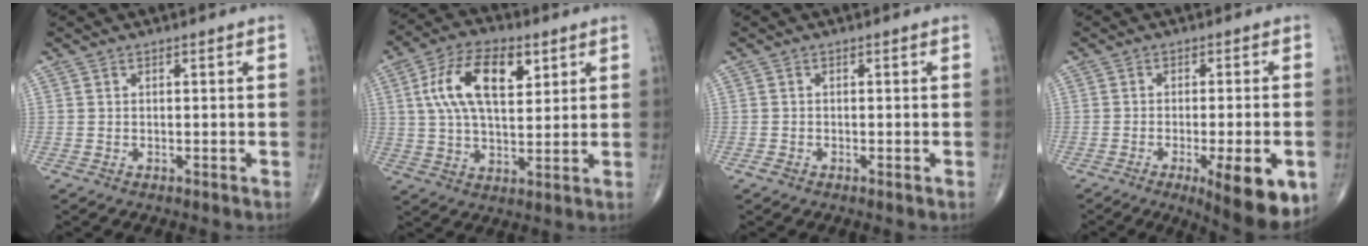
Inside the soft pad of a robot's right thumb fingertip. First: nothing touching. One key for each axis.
{"total": 14.2, "fx": 4.8, "fy": 7.2, "fz": 11.3, "tx": -0.197, "ty": 0.000, "tz": 0.085}
{"total": 0.7, "fx": -0.5, "fy": 0.3, "fz": 0.5, "tx": -0.013, "ty": -0.003, "tz": -0.011}
{"total": 12.9, "fx": -5.1, "fy": 3.2, "fz": 11.4, "tx": -0.126, "ty": -0.004, "tz": -0.061}